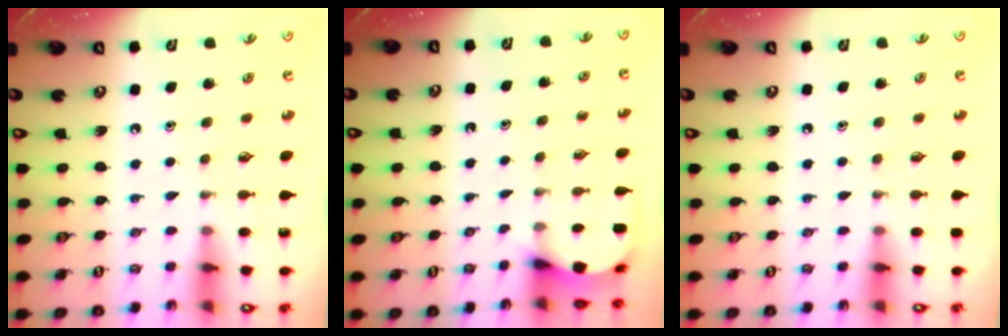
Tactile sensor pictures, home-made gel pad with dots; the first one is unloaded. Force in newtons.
{"total": 2.9, "press": 2.9, "slide": 0.3}
{"total": 2.7, "press": 2.6, "slide": 0.4}